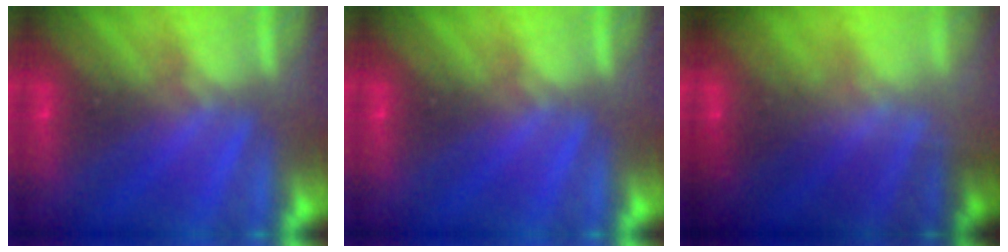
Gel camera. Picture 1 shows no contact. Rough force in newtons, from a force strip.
{"total": 0.0}
{"total": 1.8}